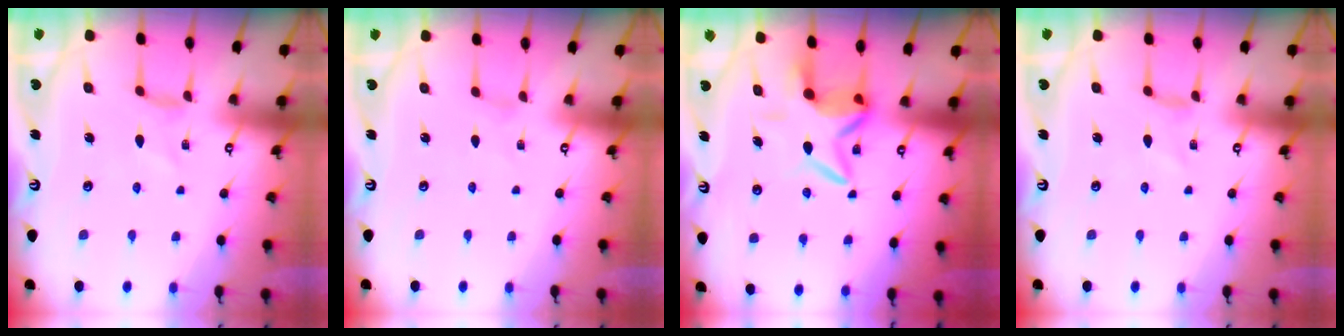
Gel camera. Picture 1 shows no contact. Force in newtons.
{"total": 0.0}
{"total": 7.8, "press": 7.7, "slide": 1.2}
{"total": 0.0}